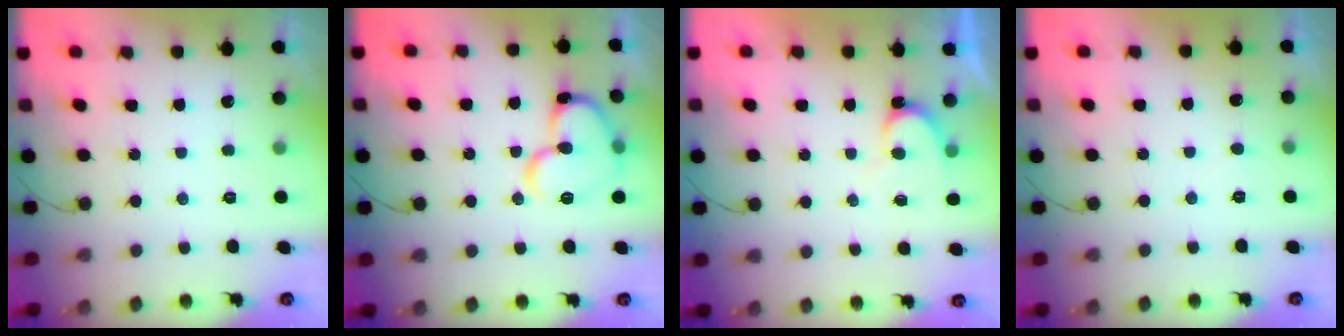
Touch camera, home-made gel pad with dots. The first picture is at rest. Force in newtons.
{"total": 14.9, "press": 14.8, "slide": 2.0}
{"total": 4.6, "press": 4.6, "slide": 0.4}
{"total": 2.6, "press": 2.6, "slide": 0.3}